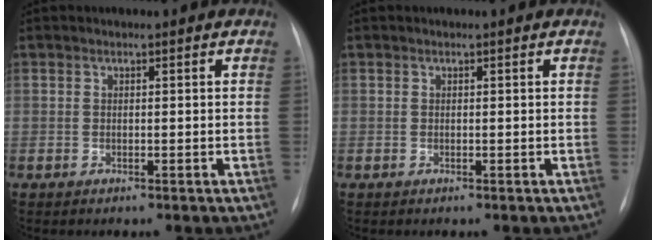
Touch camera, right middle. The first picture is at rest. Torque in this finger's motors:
{"motor_torque": [-0.01, 0.01, 0.00, 0.00]}